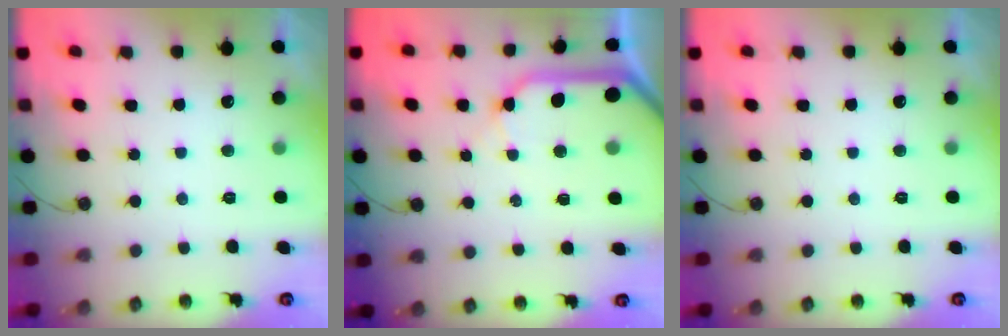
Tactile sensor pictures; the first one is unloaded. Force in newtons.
{"total": 11.4, "press": 11.3, "slide": 1.5}
{"total": 0.0}